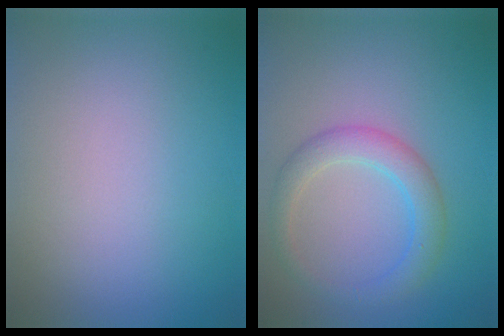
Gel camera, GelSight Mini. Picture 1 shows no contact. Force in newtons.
{"total": 3.2, "press": 3.2, "slide": 0.1}